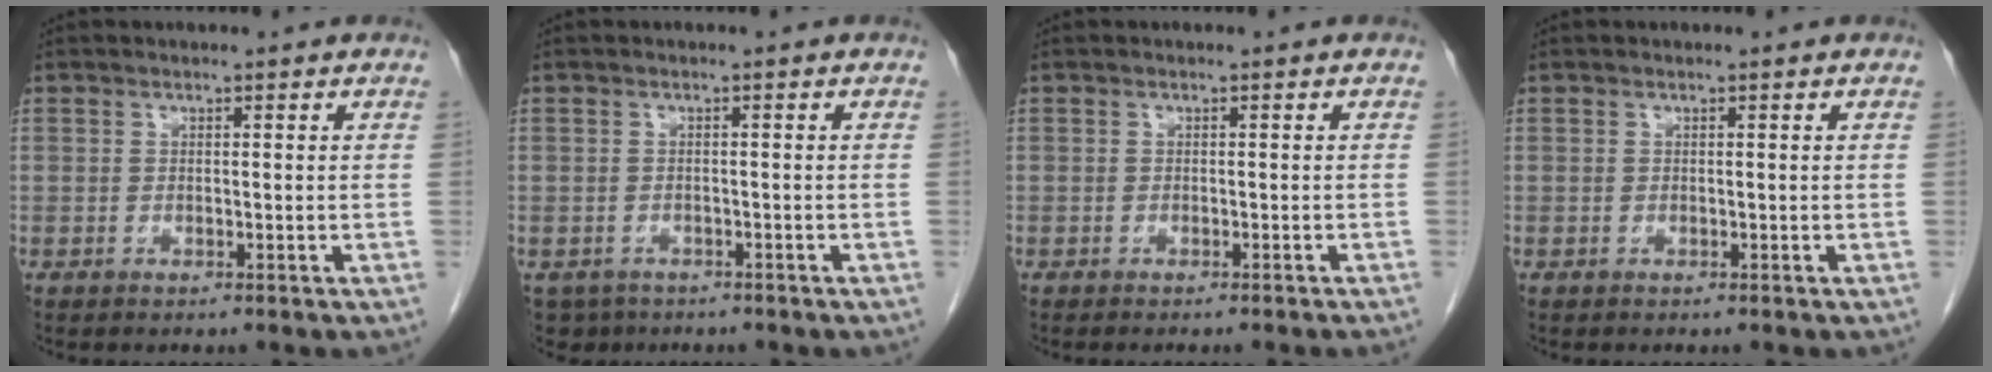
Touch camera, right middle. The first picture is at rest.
{"total": 3.9, "force": [-2.7, 2.8, 0.5], "torque": [-0.005, 0.001, -0.039]}
{"total": 2.4, "force": [-2.1, -0.5, 1.1], "torque": [-0.012, 0.006, -0.025]}
{"total": 0.0}